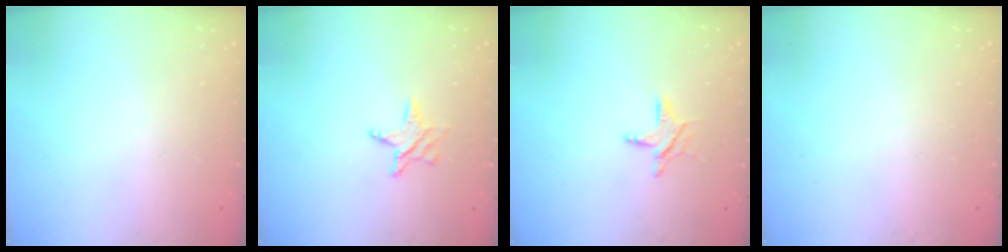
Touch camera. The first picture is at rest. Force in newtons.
{"total": 5.3, "press": 5.3, "slide": 0.6}
{"total": 6.7, "press": 6.7, "slide": 0.5}
{"total": 0.0}